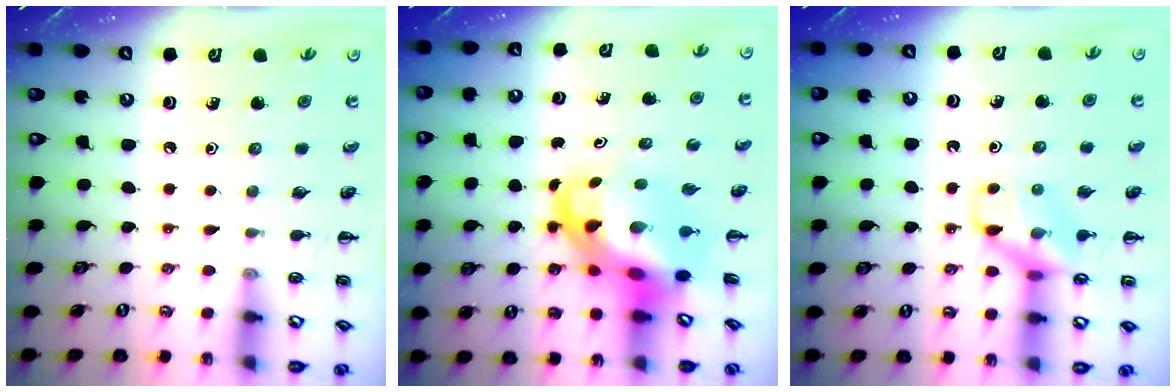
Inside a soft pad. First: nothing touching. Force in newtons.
{"total": 7.9, "press": 7.5, "slide": 2.3}
{"total": 12.7, "press": 12.6, "slide": 1.1}